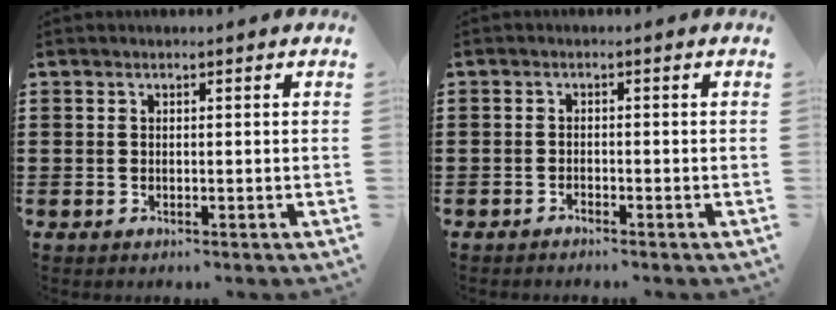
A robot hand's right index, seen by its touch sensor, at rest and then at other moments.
{"total": 0.9, "force": [-0.9, 0.0, 0.1], "torque": [-0.005, 0.000, -0.019]}